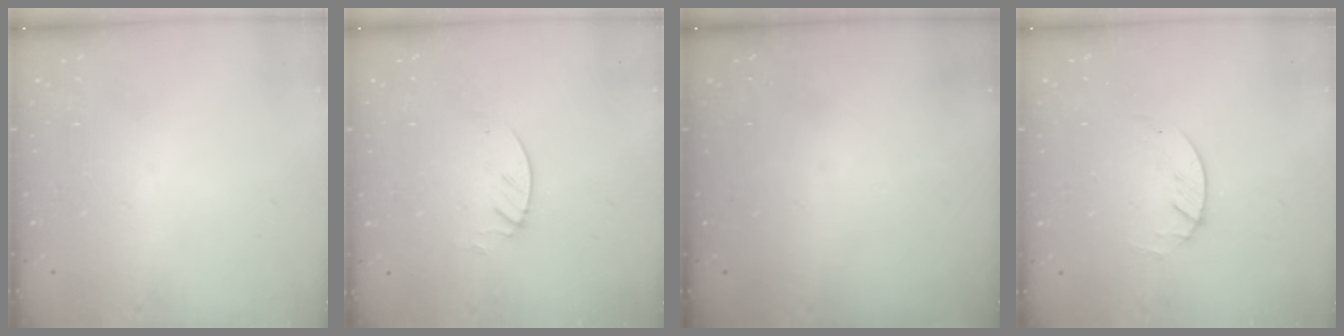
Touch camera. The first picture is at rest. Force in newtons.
{"total": 2.3, "press": 2.3, "slide": 0.2}
{"total": 0.0}
{"total": 1.7, "press": 1.6, "slide": 0.2}